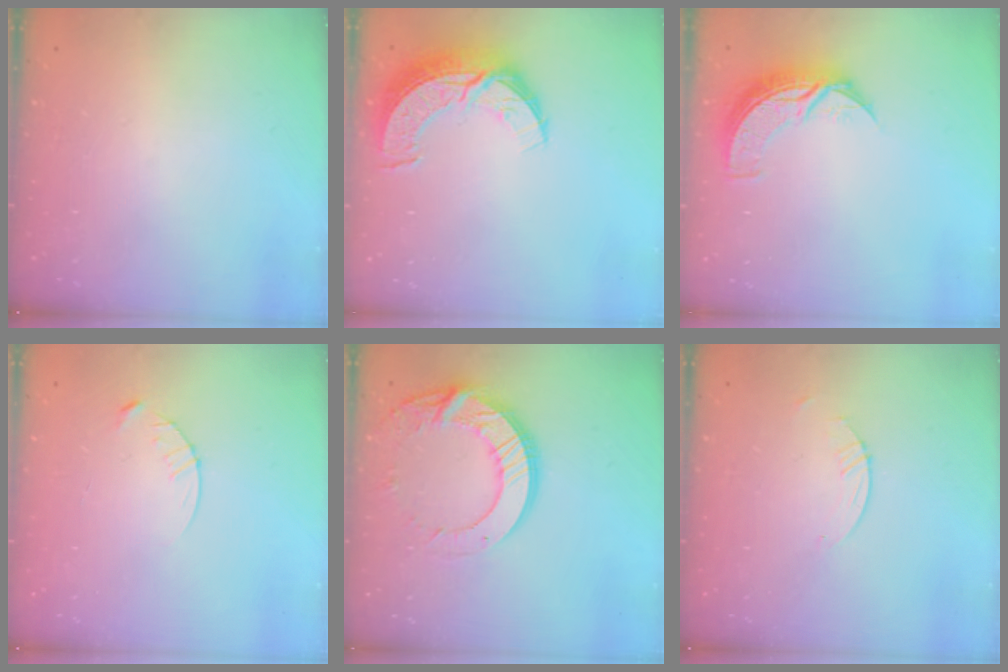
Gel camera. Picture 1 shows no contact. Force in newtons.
{"total": 9.7, "press": 9.7, "slide": 0.7}
{"total": 8.2, "press": 8.2, "slide": 0.0}
{"total": 3.6, "press": 3.6, "slide": 0.5}
{"total": 16.7, "press": 16.7, "slide": 1.4}
{"total": 0.8, "press": 0.8, "slide": 0.2}